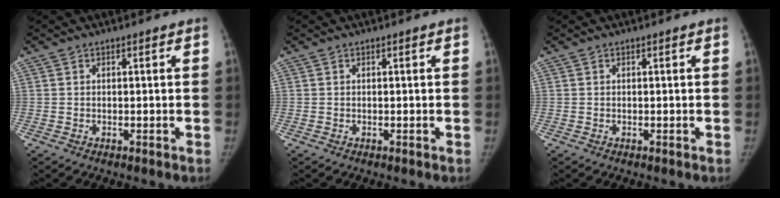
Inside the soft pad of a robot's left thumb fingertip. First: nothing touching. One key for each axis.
{"total": 0.0}
{"total": 0.0}